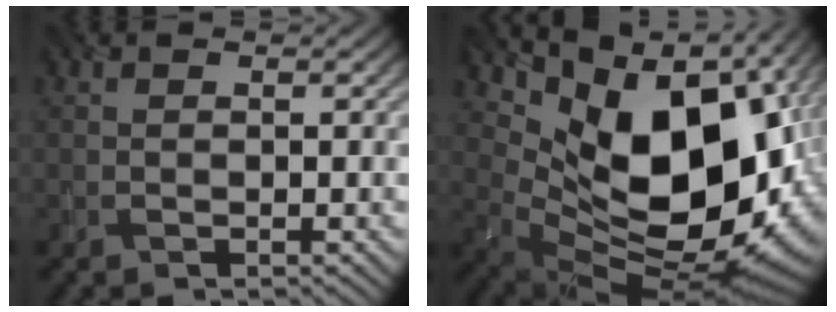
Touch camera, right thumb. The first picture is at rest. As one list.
[{"total": 17.0, "force": [4.0, 10.4, 12.9], "torque": [-0.202, -0.013, 0.086]}]